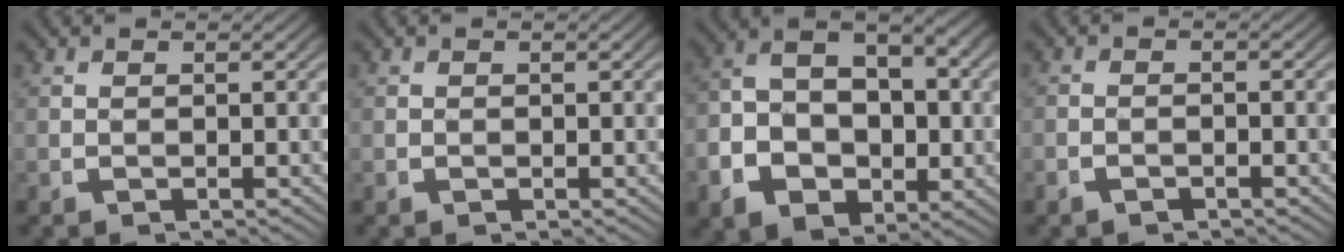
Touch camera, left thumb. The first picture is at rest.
{"total": 0.0}
{"total": 12.9, "force": [-0.4, 9.5, 8.7], "torque": [-0.182, -0.030, 0.000]}
{"total": 1.2, "force": [-1.0, 0.4, 0.4], "torque": [-0.006, 0.000, -0.021]}